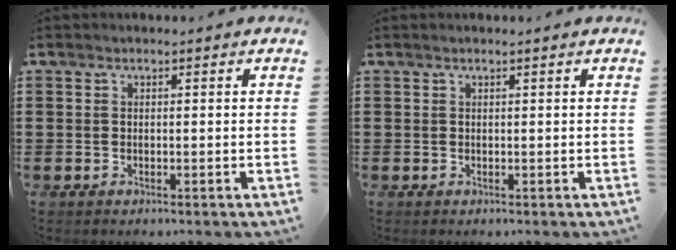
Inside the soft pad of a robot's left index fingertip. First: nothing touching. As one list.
[{"total": 0.0}]